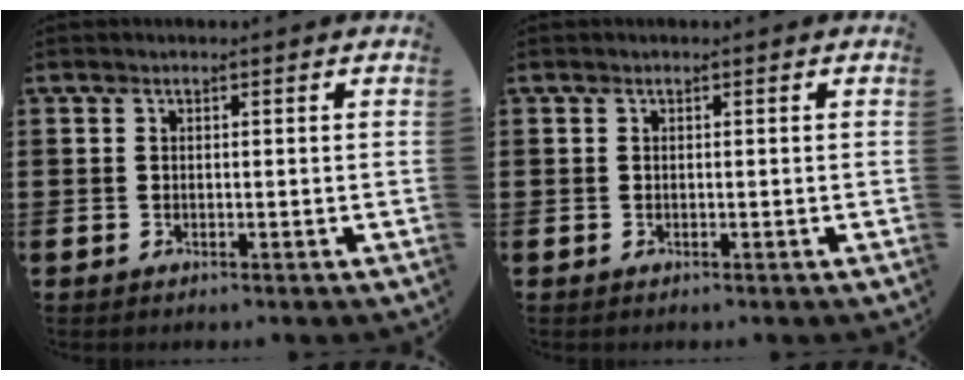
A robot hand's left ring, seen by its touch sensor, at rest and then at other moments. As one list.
[{"total": 0.0}]